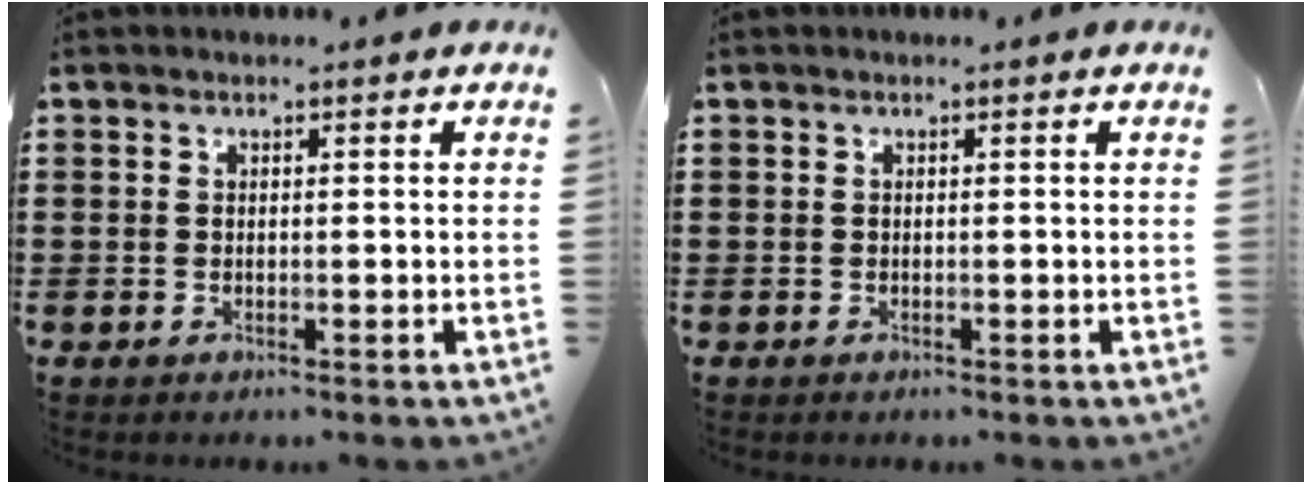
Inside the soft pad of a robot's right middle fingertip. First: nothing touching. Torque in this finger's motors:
{"motor_torque": [0.04, -0.04, 0.01, -0.01]}